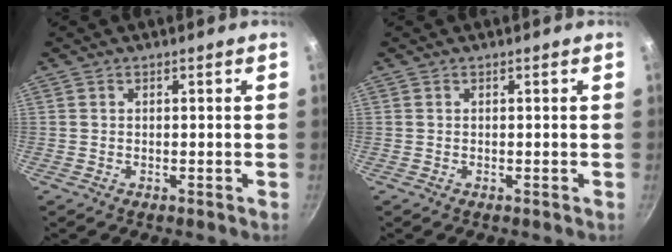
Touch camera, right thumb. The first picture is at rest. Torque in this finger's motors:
{"motor_torque": [0.00, 0.00, 0.00, 0.00, 0.00]}